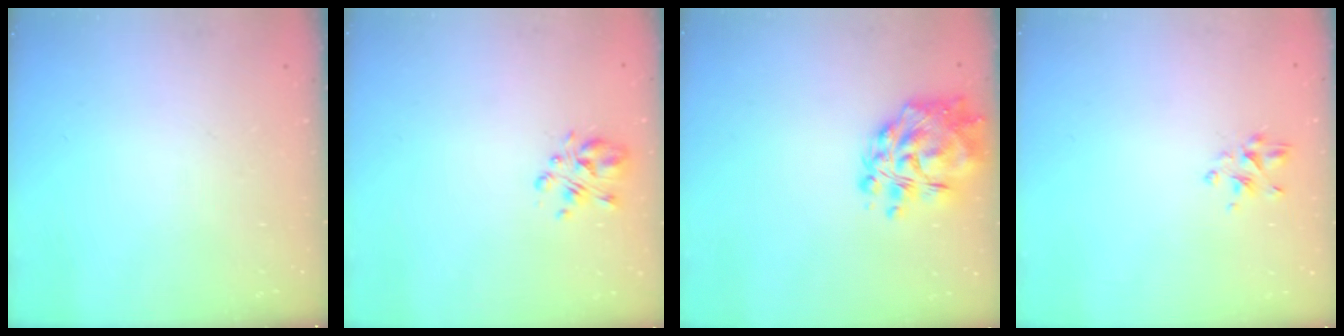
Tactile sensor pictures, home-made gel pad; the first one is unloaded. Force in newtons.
{"total": 3.9, "press": 3.7, "slide": 0.9}
{"total": 12.4, "press": 11.7, "slide": 4.1}
{"total": 3.0, "press": 2.7, "slide": 1.2}